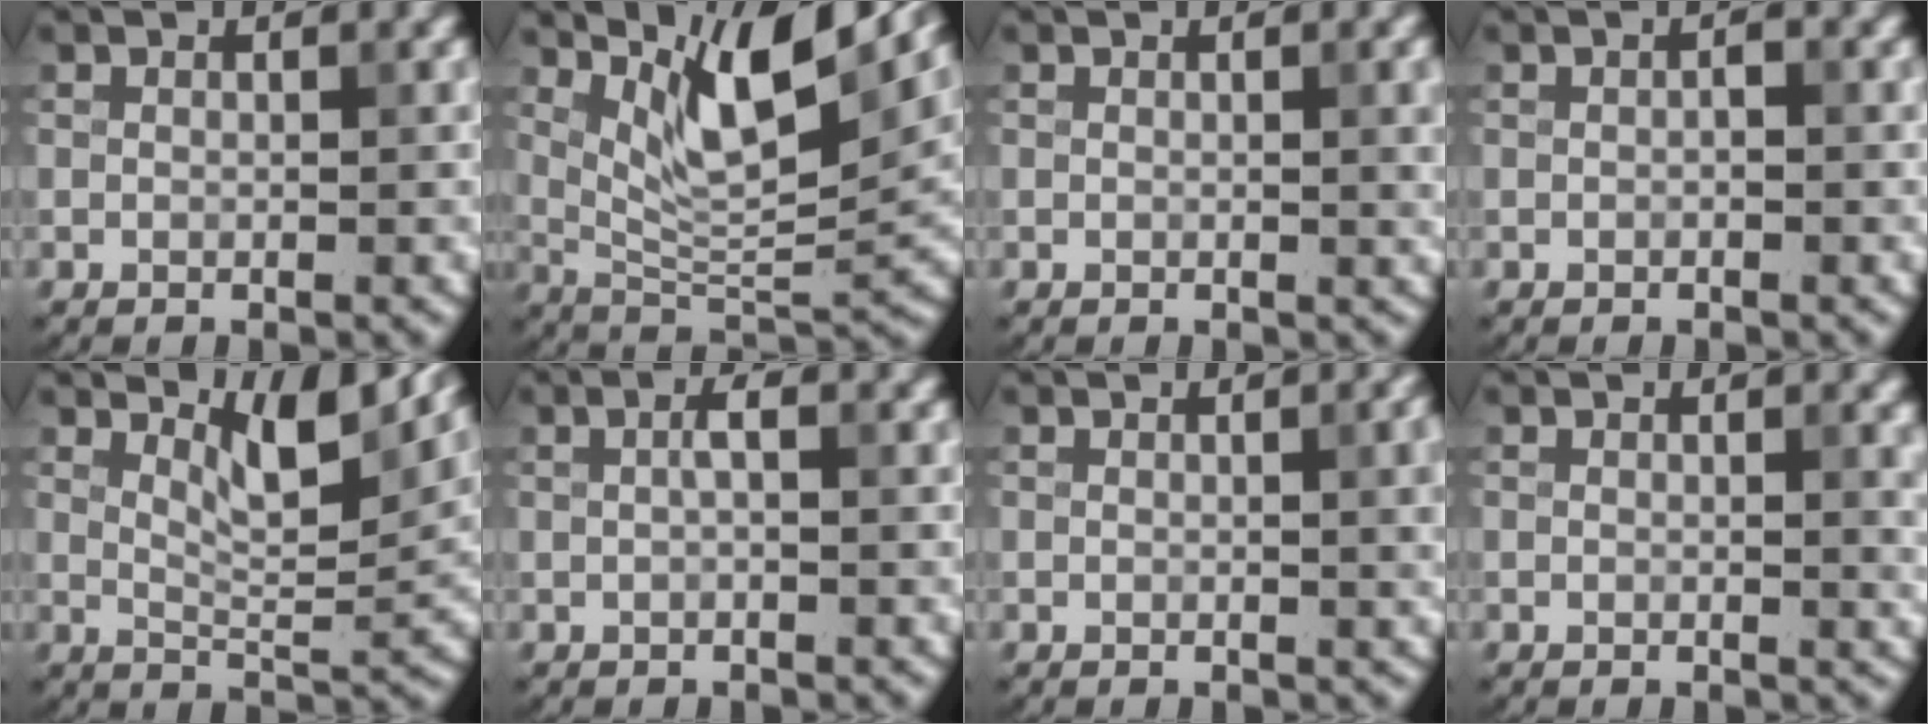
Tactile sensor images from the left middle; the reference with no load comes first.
{"total": 9.4, "force": [5.2, 2.1, 7.5], "torque": [-0.124, -0.005, 0.096]}
{"total": 2.5, "force": [0.4, 0.8, 2.4], "torque": [-0.024, 0.003, 0.001]}
{"total": 0.6, "force": [-0.1, 0.2, 0.5], "torque": [-0.011, 0.002, -0.001]}
{"total": 5.1, "force": [3.5, 1.2, 3.6], "torque": [-0.064, -0.006, 0.056]}
{"total": 1.1, "force": [0.1, 0.2, 1.1], "torque": [-0.024, 0.004, 0.002]}
{"total": 3.2, "force": [0.3, 1.1, 3.0], "torque": [-0.029, 0.006, 0.001]}
{"total": 1.6, "force": [0.3, 0.5, 1.4], "torque": [-0.012, 0.000, 0.001]}